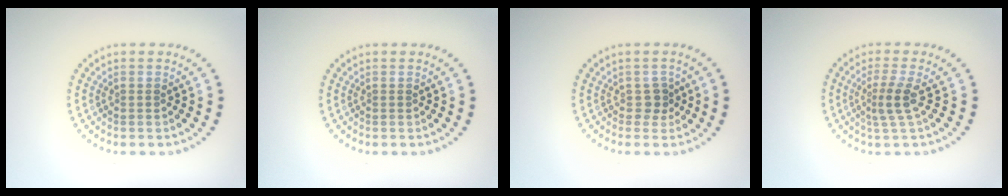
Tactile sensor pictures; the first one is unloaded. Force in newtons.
{"total": 0.0}
{"total": 1.3, "press": 1.0, "slide": 0.8}
{"total": 2.4, "press": 1.7, "slide": 1.7}